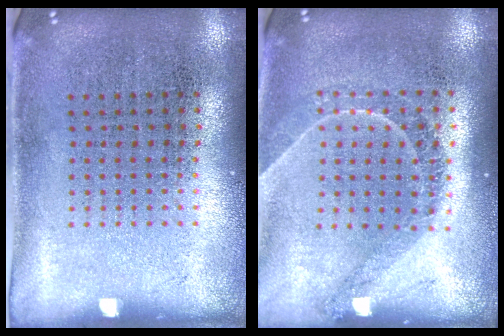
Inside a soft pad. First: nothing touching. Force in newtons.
{"total": 1.2, "press": 1.1, "slide": 0.5}